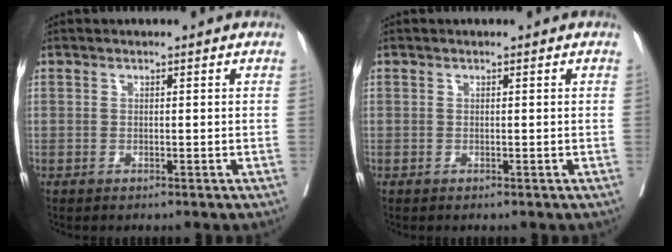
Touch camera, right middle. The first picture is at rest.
{"total": 0.0}